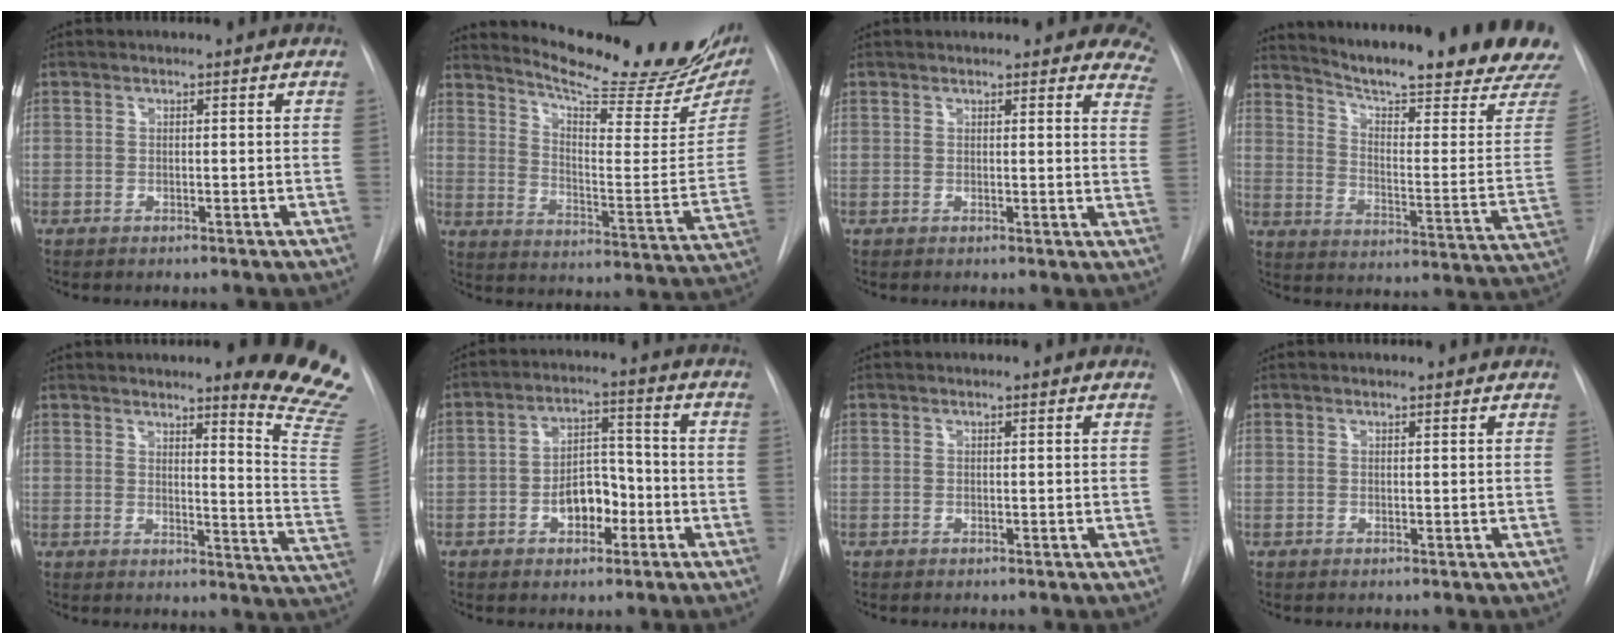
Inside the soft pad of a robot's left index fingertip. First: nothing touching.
{"total": 23.7, "force": [20.5, 3.2, 11.5], "torque": [-0.174, -0.085, 0.266]}
{"total": 13.0, "force": [11.7, 3.7, 4.4], "torque": [-0.019, -0.027, 0.100]}
{"total": 25.0, "force": [22.0, 0.4, 11.9], "torque": [-0.186, -0.102, 0.283]}
{"total": 15.0, "force": [13.0, -0.3, 7.5], "torque": [-0.084, -0.129, 0.130]}
{"total": 6.6, "force": [-3.0, 3.8, 4.5], "torque": [-0.075, 0.015, -0.046]}
{"total": 0.0}
{"total": 1.3, "force": [1.3, 0.2, 0.1], "torque": [-0.008, 0.006, 0.014]}